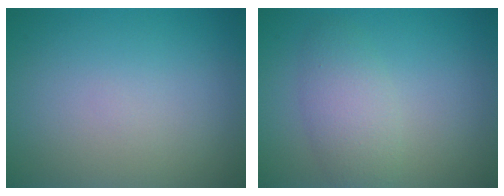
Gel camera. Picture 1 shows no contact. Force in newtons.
{"total": 3.2, "press": 3.2, "slide": 0.1}